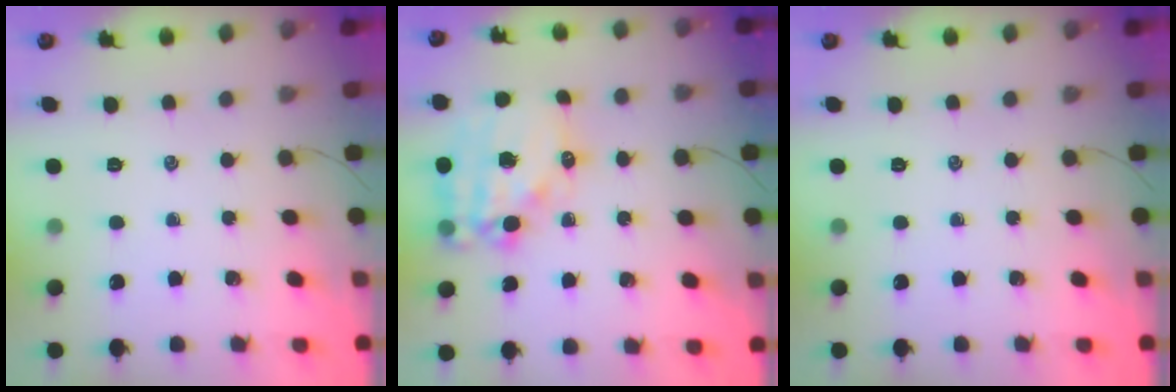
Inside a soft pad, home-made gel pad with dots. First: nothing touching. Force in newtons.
{"total": 15.4, "press": 15.2, "slide": 2.3}
{"total": 0.0}